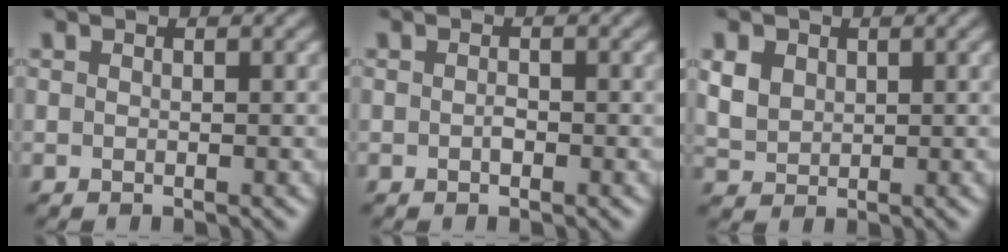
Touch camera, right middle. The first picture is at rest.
{"total": 0.7, "force": [-0.3, 0.3, 0.6], "torque": [-0.012, 0.001, -0.004]}
{"total": 3.5, "force": [1.4, 2.7, 1.7], "torque": [-0.049, 0.008, 0.028]}